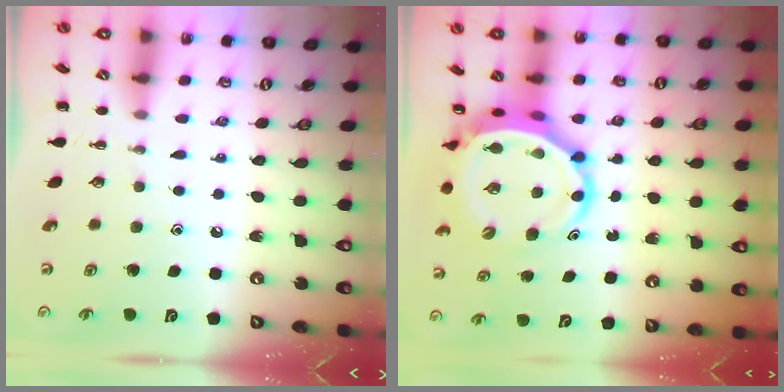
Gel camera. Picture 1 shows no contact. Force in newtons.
{"total": 7.7, "press": 7.3, "slide": 2.3}